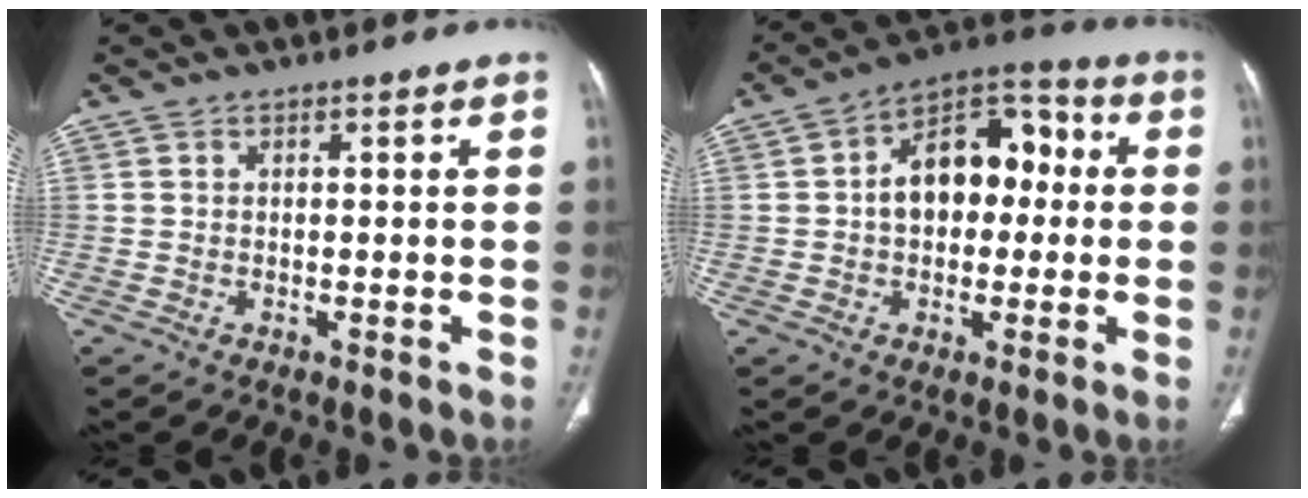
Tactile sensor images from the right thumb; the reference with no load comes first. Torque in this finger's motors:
{"motor_torque": [0.19, 2.19, 1.31, -0.13, 0.10]}